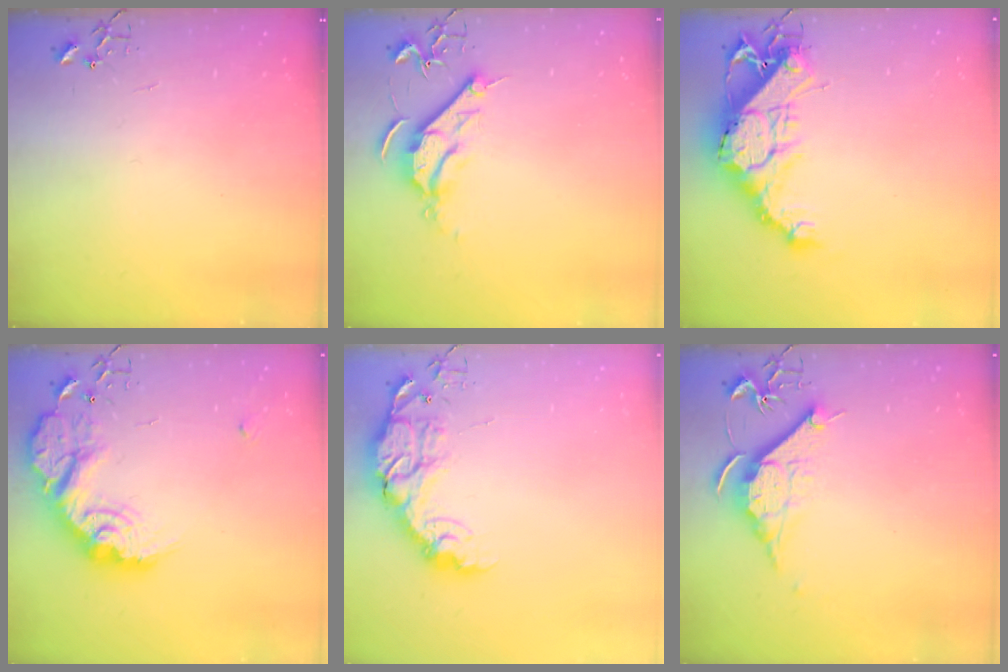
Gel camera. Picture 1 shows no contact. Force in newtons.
{"total": 9.2, "press": 9.1, "slide": 0.5}
{"total": 19.1, "press": 19.1, "slide": 1.5}
{"total": 20.7, "press": 20.6, "slide": 1.1}
{"total": 15.6, "press": 15.6, "slide": 0.9}
{"total": 11.3, "press": 11.2, "slide": 1.1}